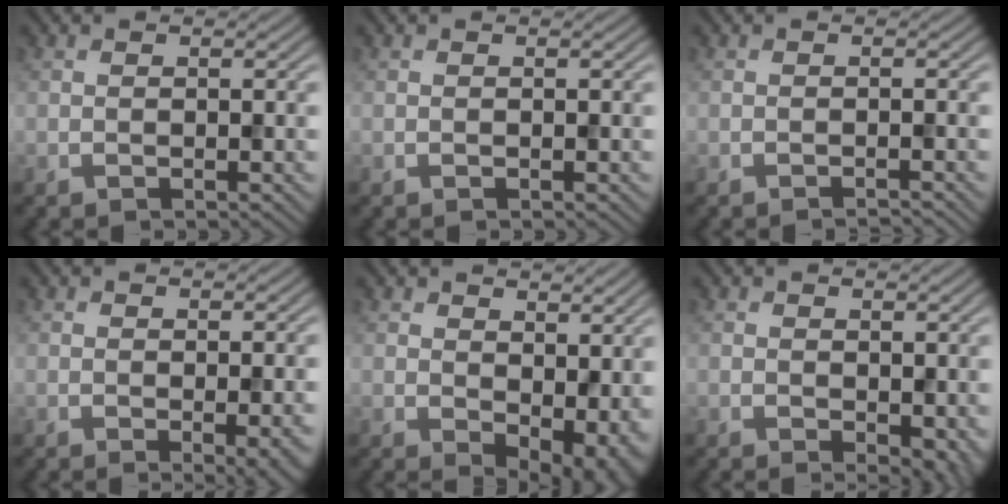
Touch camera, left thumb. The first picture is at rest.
{"total": 0.0}
{"total": 0.9, "force": [-0.8, 0.0, 0.4], "torque": [0.000, 0.001, -0.019]}
{"total": 3.3, "force": [-0.7, 0.8, 3.1], "torque": [-0.040, -0.006, -0.010]}
{"total": 8.0, "force": [0.6, 4.9, 6.3], "torque": [-0.089, -0.023, 0.024]}
{"total": 3.6, "force": [-0.7, 2.1, 2.8], "torque": [-0.034, -0.015, -0.003]}